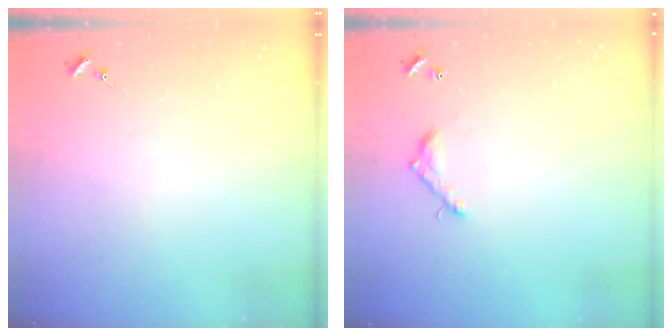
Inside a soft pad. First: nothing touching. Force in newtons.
{"total": 7.3, "press": 7.3, "slide": 0.6}